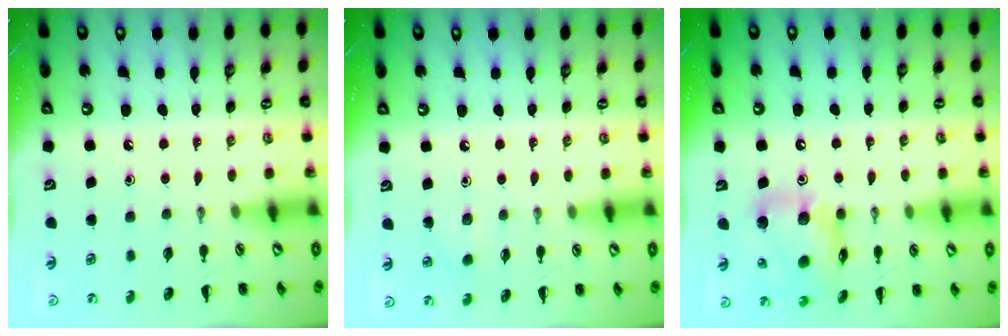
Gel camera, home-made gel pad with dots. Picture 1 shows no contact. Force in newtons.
{"total": 1.8, "press": 1.7, "slide": 0.6}
{"total": 15.5, "press": 15.3, "slide": 2.3}